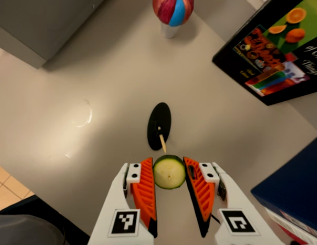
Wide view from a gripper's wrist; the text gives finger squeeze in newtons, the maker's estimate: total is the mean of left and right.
{"total": 8.7, "left": 8.8, "right": 8.5}